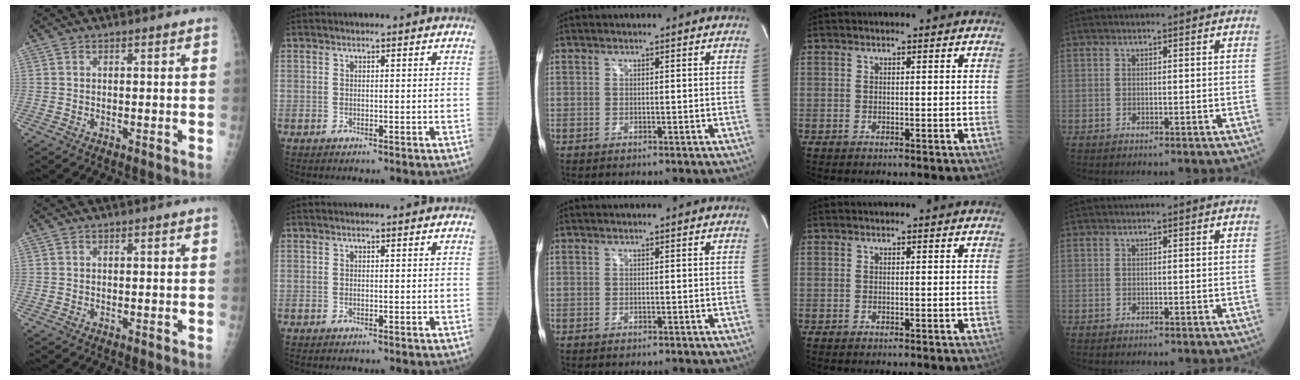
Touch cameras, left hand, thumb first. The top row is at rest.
{}